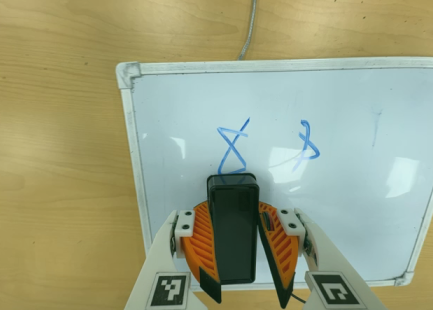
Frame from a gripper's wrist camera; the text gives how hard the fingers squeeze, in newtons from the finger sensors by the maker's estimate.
{"total": 8.8, "left": 9.1, "right": 8.5}